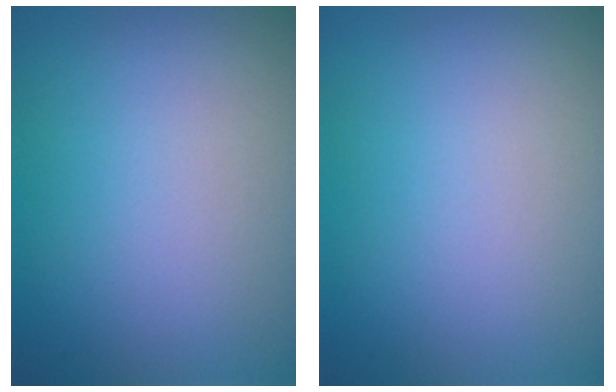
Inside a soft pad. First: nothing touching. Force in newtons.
{"total": 0.0}